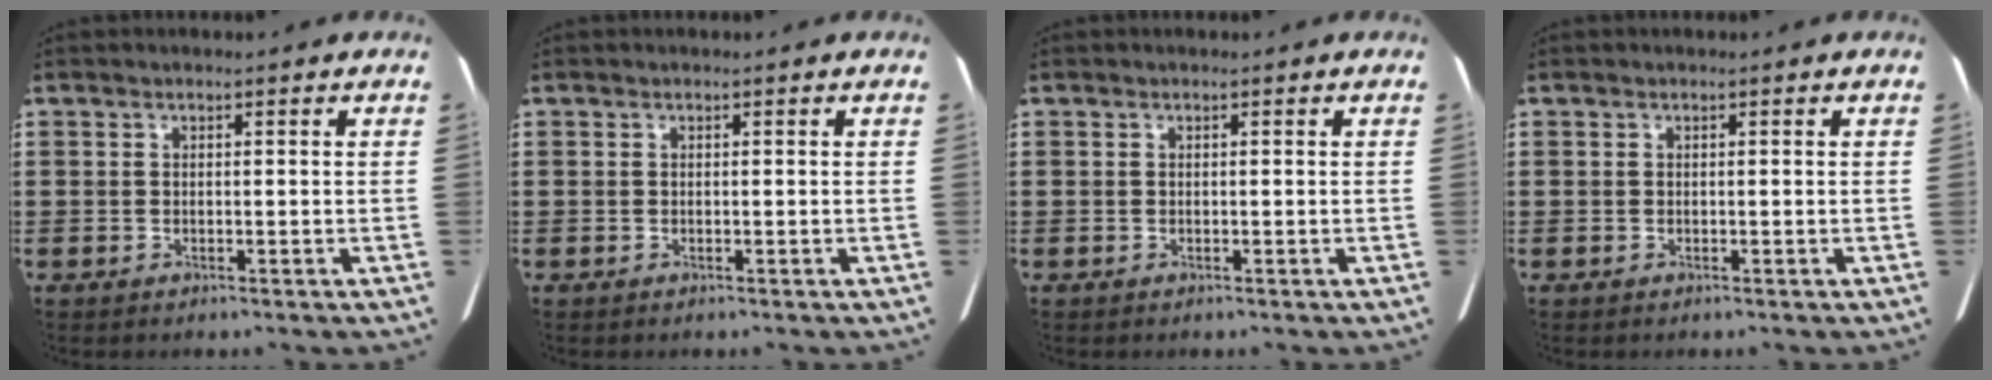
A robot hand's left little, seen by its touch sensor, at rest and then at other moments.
{"total": 0.0}
{"total": 0.0}
{"total": 0.0}